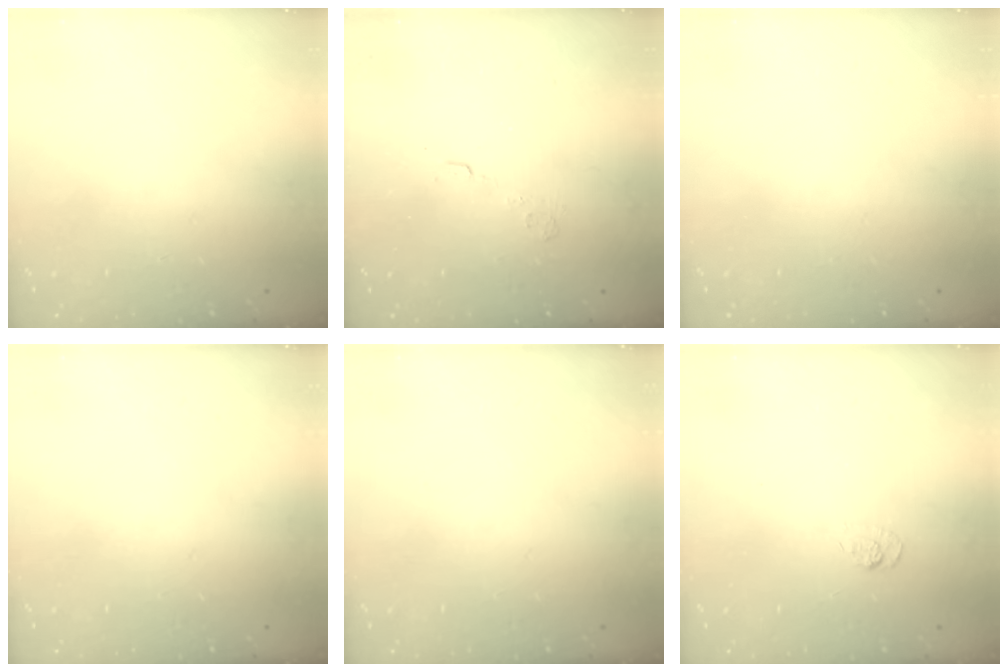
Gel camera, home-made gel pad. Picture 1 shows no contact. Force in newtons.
{"total": 2.7, "press": 2.3, "slide": 1.4}
{"total": 0.0}
{"total": 0.0}
{"total": 0.0}
{"total": 3.6, "press": 3.3, "slide": 1.4}